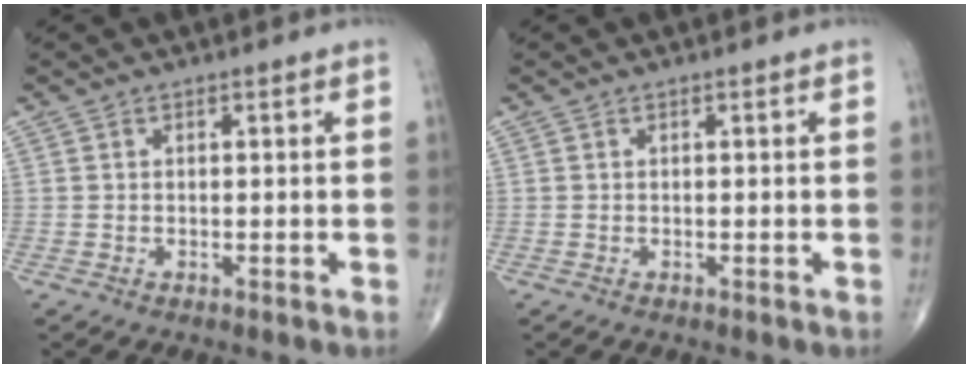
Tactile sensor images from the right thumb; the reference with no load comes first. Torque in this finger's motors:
{"motor_torque": [0.00, -0.12, 0.09, -0.03, -0.04]}